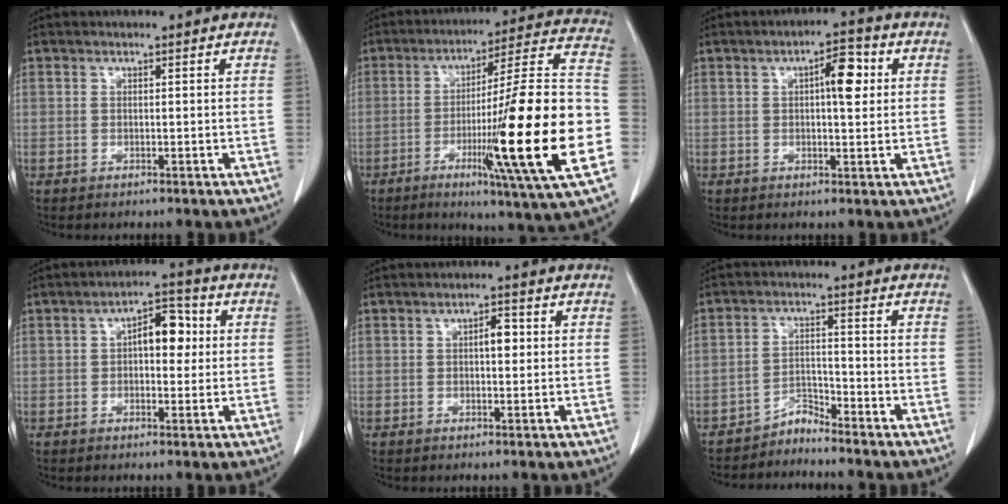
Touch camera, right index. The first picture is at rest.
{"total": 25.0, "force": [-6.3, -0.5, 24.2], "torque": [-0.337, -0.010, -0.106]}
{"total": 5.6, "force": [1.3, 1.6, 5.2], "torque": [-0.081, 0.010, 0.017]}
{"total": 6.5, "force": [1.0, 3.1, 5.6], "torque": [-0.085, 0.025, 0.012]}
{"total": 2.7, "force": [0.4, 1.1, 2.5], "torque": [-0.039, 0.004, 0.004]}
{"total": 3.0, "force": [-3.0, 0.1, -0.3], "torque": [0.013, -0.006, -0.053]}